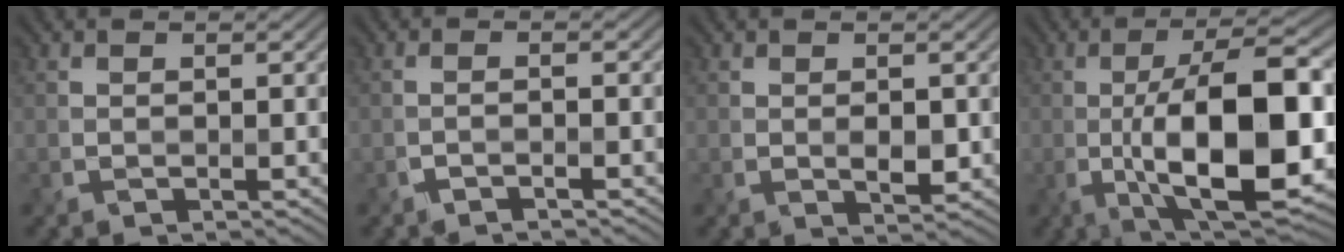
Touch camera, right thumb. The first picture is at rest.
{"total": 1.4, "force": [-0.8, 0.3, 1.1], "torque": [-0.008, 0.007, -0.025]}
{"total": 1.6, "force": [0.0, 0.8, 1.4], "torque": [-0.025, -0.006, 0.006]}
{"total": 14.2, "force": [-2.4, 4.9, 13.1], "torque": [-0.219, -0.001, -0.038]}